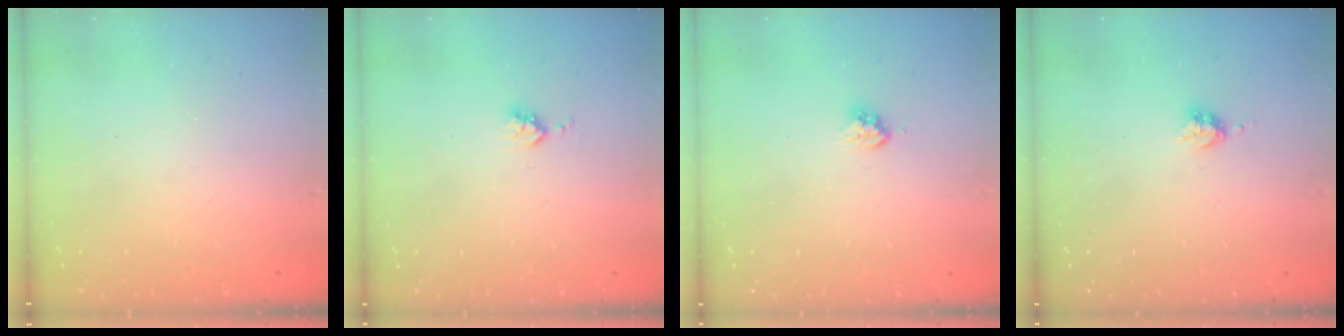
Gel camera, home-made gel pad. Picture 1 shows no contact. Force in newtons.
{"total": 3.1, "press": 3.1, "slide": 0.5}
{"total": 4.1, "press": 4.0, "slide": 0.3}
{"total": 3.6, "press": 3.6, "slide": 0.5}